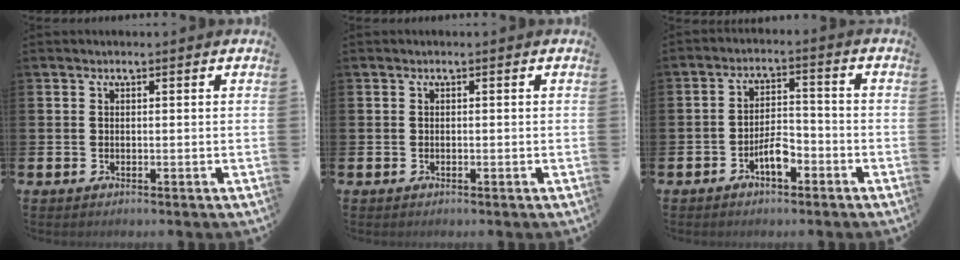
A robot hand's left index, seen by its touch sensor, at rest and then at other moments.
{"total": 0.0}
{"total": 4.4, "force": [-2.6, 1.9, 3.0], "torque": [-0.052, 0.012, -0.049]}